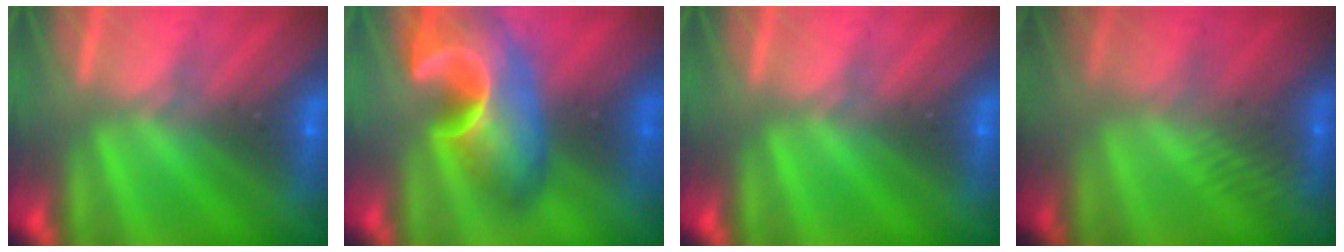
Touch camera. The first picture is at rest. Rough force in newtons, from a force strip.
{"total": 9.6}
{"total": 0.0}
{"total": 2.4}